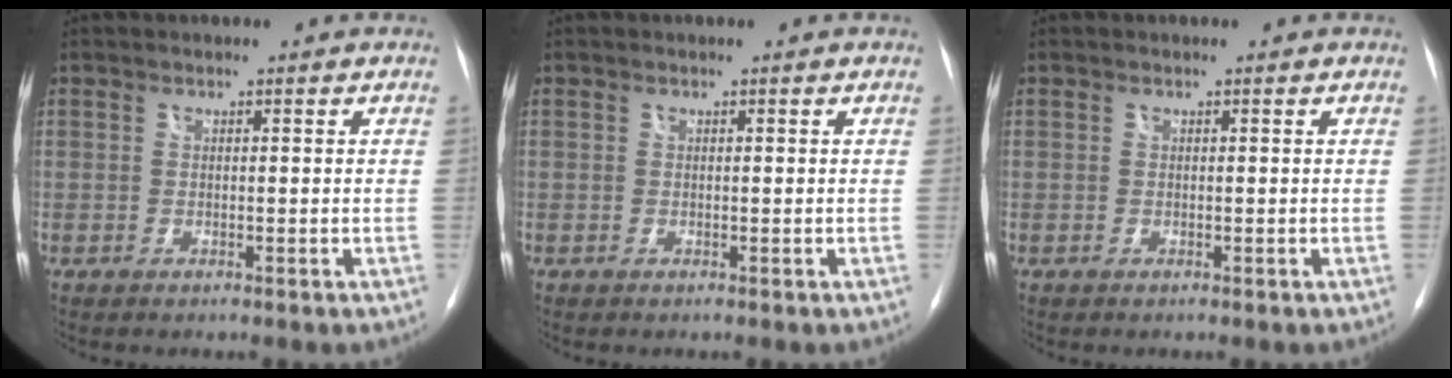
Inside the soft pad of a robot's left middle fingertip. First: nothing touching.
{"total": 0.0}
{"total": 0.0}